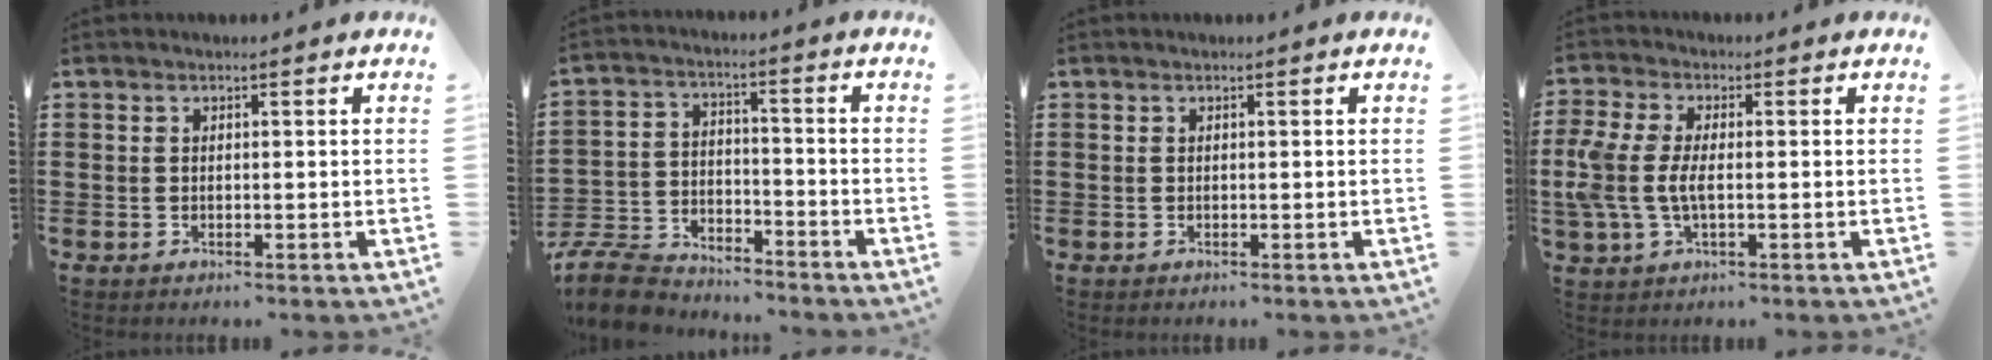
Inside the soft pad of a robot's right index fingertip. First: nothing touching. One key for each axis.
{"total": 8.9, "fx": -8.4, "fy": 2.3, "fz": 1.8, "tx": -0.055, "ty": 0.020, "tz": -0.170}
{"total": 0.0}
{"total": 5.8, "fx": -0.6, "fy": 2.9, "fz": 5.0, "tx": -0.132, "ty": -0.008, "tz": -0.022}